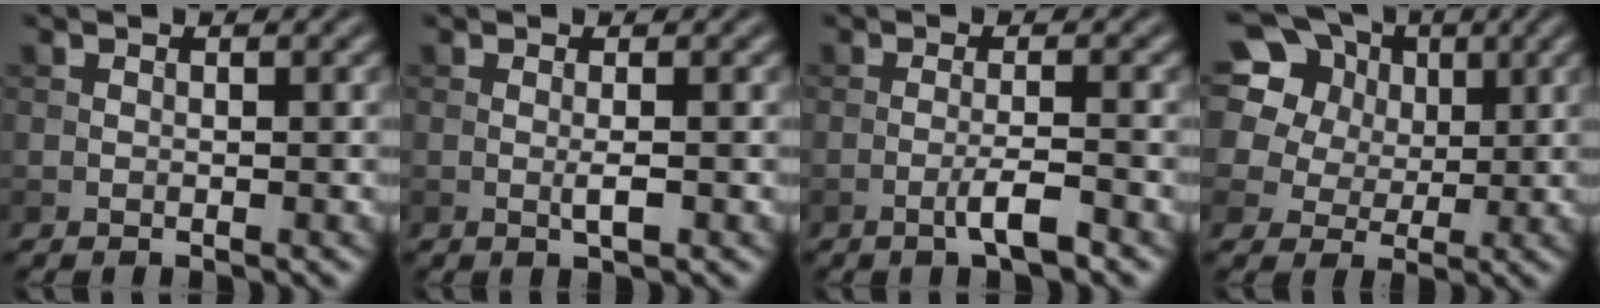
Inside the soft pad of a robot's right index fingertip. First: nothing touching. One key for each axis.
{"total": 1.3, "fx": -0.2, "fy": 0.1, "fz": 1.3, "tx": -0.026, "ty": -0.002, "tz": -0.005}
{"total": 2.6, "fx": -1.3, "fy": 0.3, "fz": 2.2, "tx": -0.037, "ty": 0.007, "tz": -0.029}
{"total": 20.2, "fx": 10.0, "fy": 15.1, "fz": 9.0, "tx": -0.242, "ty": 0.070, "tz": 0.163}